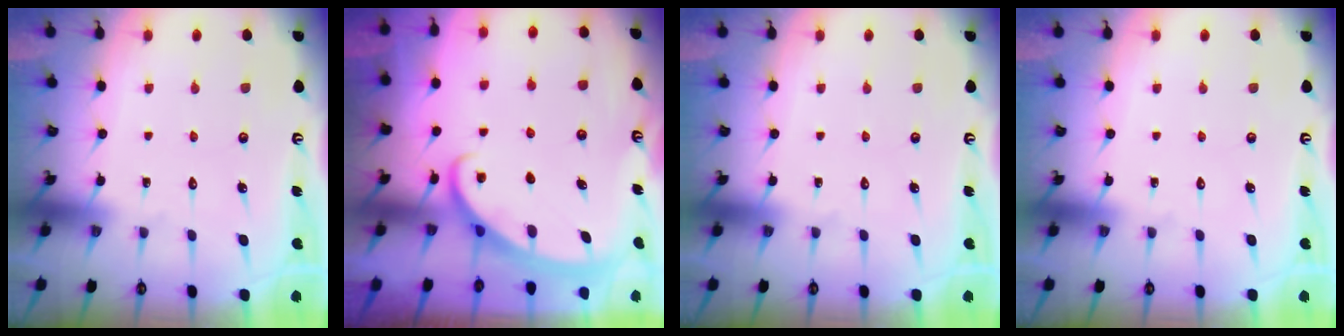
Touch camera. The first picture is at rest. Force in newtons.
{"total": 2.9, "press": 2.9, "slide": 0.3}
{"total": 0.0}
{"total": 0.0}